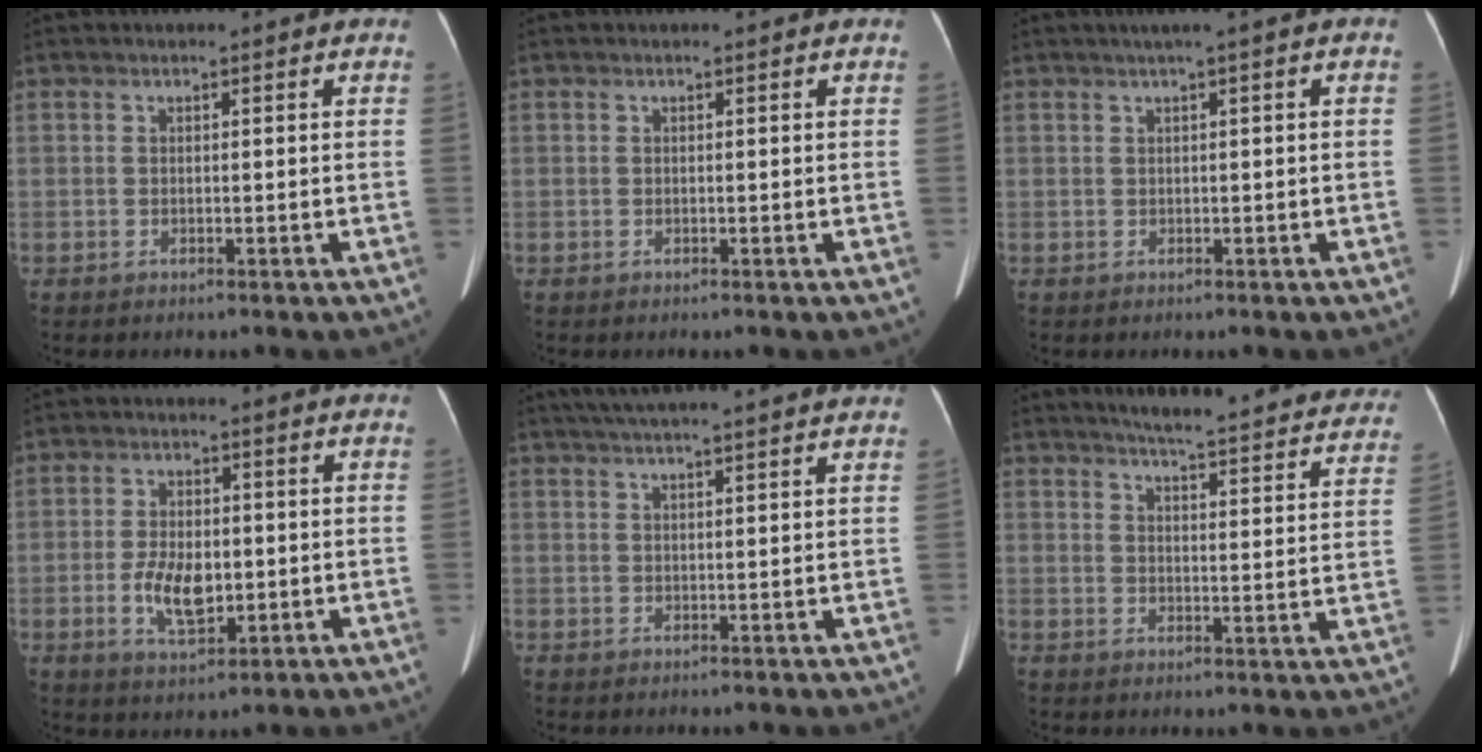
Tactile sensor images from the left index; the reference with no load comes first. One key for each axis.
{"total": 0.0}
{"total": 1.6, "fx": 0.5, "fy": -0.2, "fz": 1.5, "tx": -0.025, "ty": 0.010, "tz": 0.011}
{"total": 7.0, "fx": -1.2, "fy": 3.5, "fz": 6.0, "tx": -0.120, "ty": -0.001, "tz": -0.014}
{"total": 14.7, "fx": 12.9, "fy": 0.0, "fz": 7.1, "tx": -0.120, "ty": 0.034, "tz": 0.169}
{"total": 25.8, "fx": 23.7, "fy": 2.8, "fz": 9.8, "tx": -0.123, "ty": -0.061, "tz": 0.269}